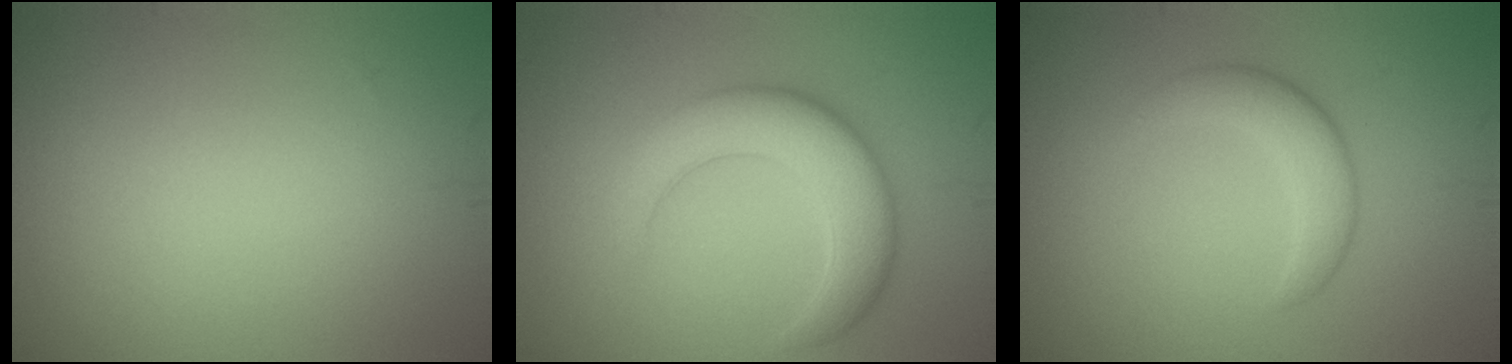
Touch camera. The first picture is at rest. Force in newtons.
{"total": 5.7, "press": 5.7, "slide": 0.1}
{"total": 3.2, "press": 3.2, "slide": 0.2}